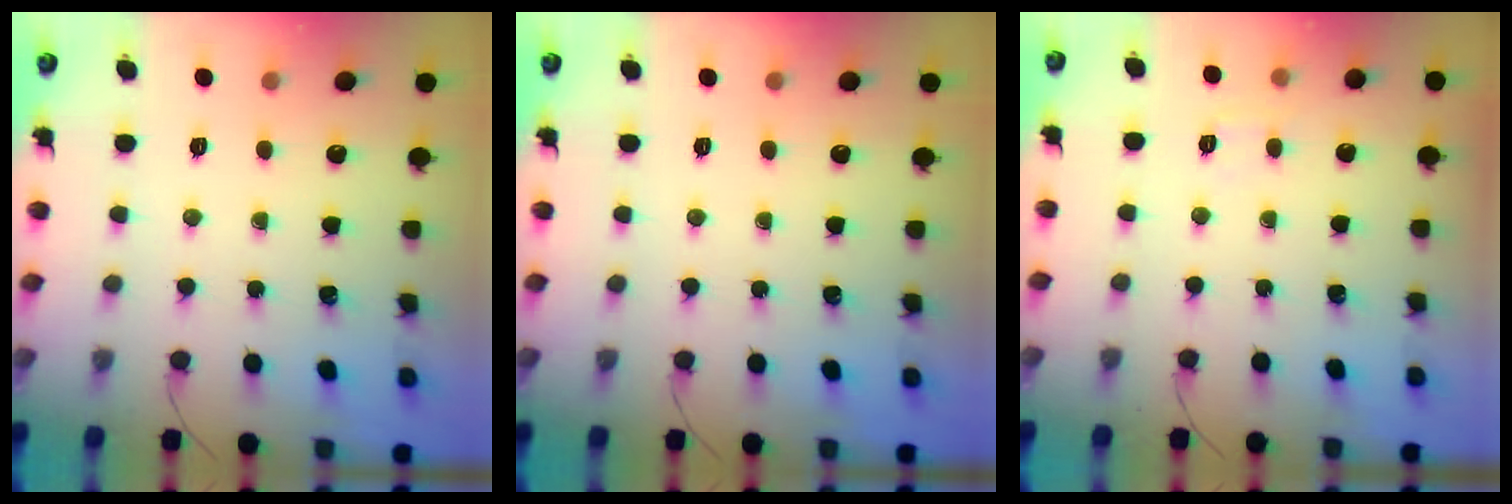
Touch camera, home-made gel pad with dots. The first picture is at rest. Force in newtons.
{"total": 0.0}
{"total": 6.3, "press": 6.2, "slide": 1.1}